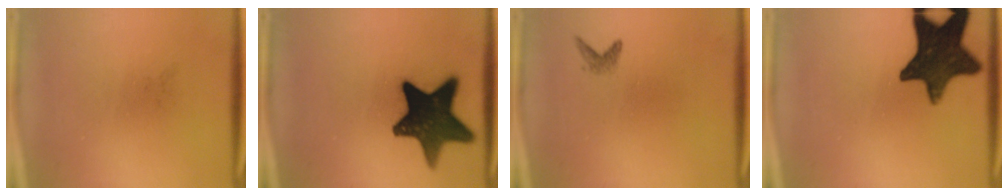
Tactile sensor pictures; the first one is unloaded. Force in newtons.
{"total": 17.1}
{"total": 0.9}
{"total": 15.8}